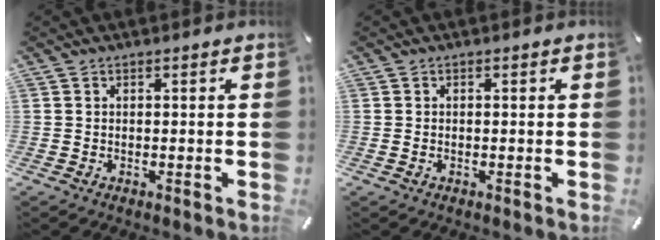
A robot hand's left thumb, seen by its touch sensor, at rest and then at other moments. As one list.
[{"total": 0.7, "force": [-0.2, 0.4, 0.6], "torque": [-0.011, 0.000, -0.003]}]